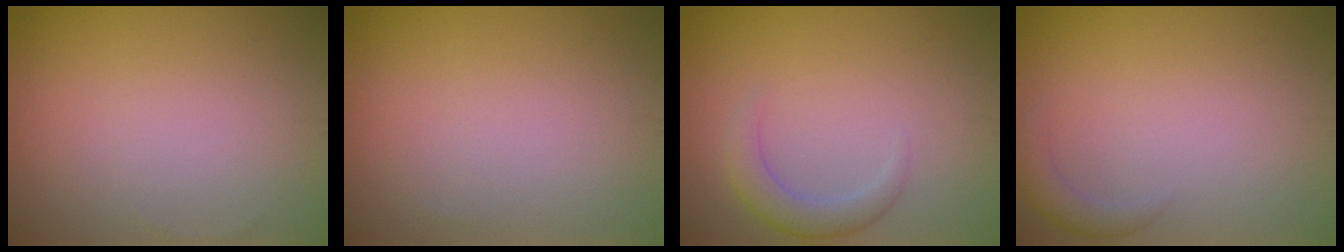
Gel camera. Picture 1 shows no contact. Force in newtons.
{"total": 0.0}
{"total": 2.4, "press": 2.4, "slide": 0.2}
{"total": 1.5, "press": 1.5, "slide": 0.1}